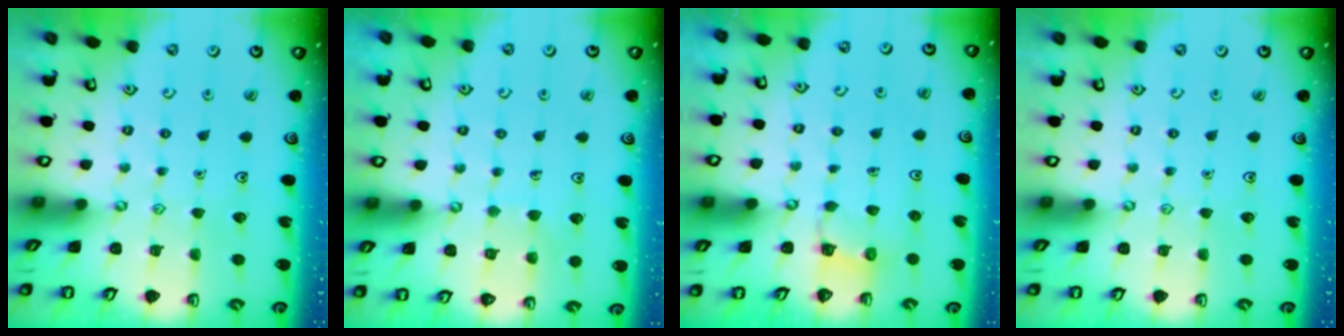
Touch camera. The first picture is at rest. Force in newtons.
{"total": 5.3, "press": 5.2, "slide": 0.4}
{"total": 3.1, "press": 3.1, "slide": 0.6}
{"total": 0.0}